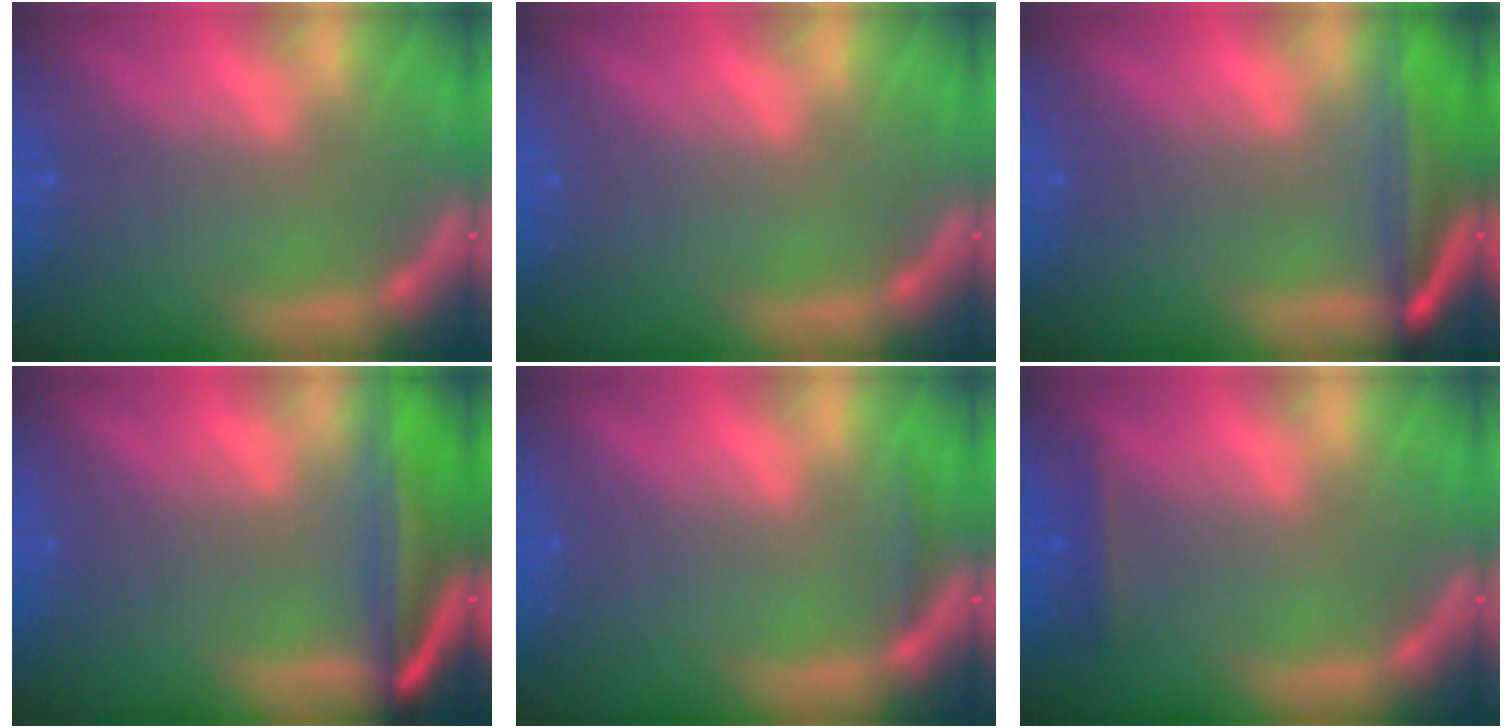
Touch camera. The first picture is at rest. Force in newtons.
{"total": 0.0}
{"total": 7.5}
{"total": 9.0}
{"total": 0.9}
{"total": 1.4}